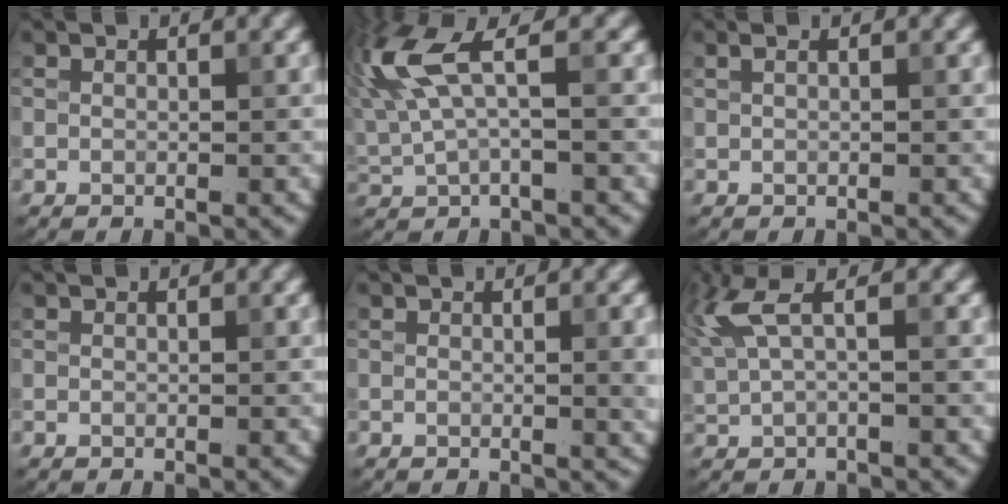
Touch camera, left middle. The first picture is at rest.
{"total": 6.1, "force": [2.3, 1.8, 5.4], "torque": [-0.132, 0.008, 0.043]}
{"total": 0.9, "force": [0.4, 0.3, 0.7], "torque": [-0.016, 0.002, 0.002]}
{"total": 0.0}
{"total": 2.0, "force": [0.1, 0.5, 2.0], "torque": [-0.021, -0.002, -0.002]}
{"total": 3.9, "force": [1.5, 1.0, 3.4], "torque": [-0.082, 0.010, 0.030]}